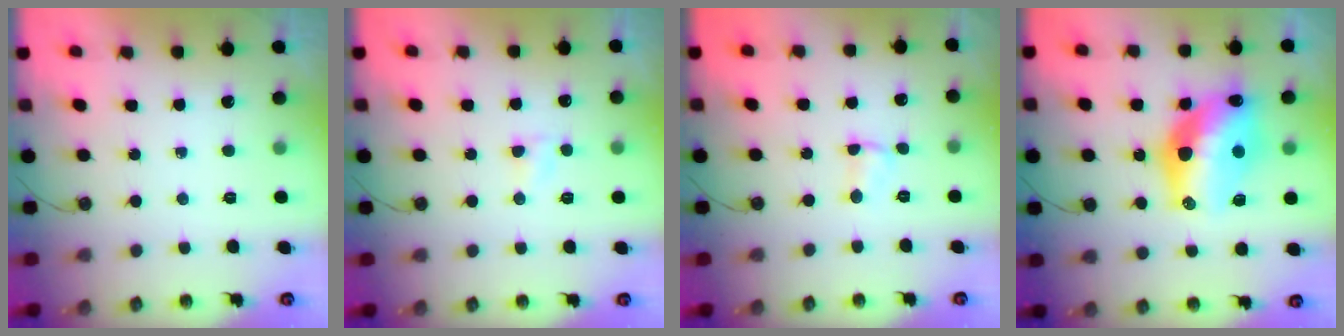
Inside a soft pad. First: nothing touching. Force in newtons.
{"total": 3.0, "press": 3.0, "slide": 0.3}
{"total": 2.6, "press": 2.6, "slide": 0.4}
{"total": 17.1, "press": 16.9, "slide": 2.7}